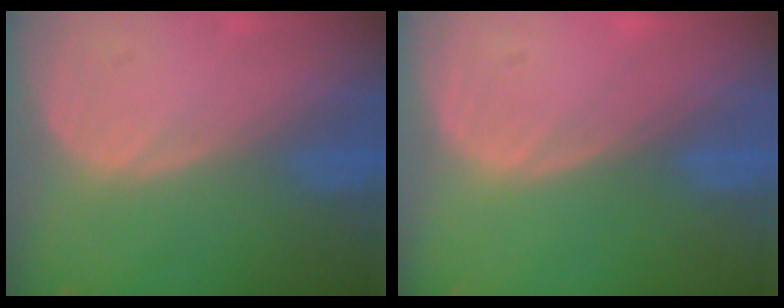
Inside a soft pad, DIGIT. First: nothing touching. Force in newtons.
{"total": 0.0}